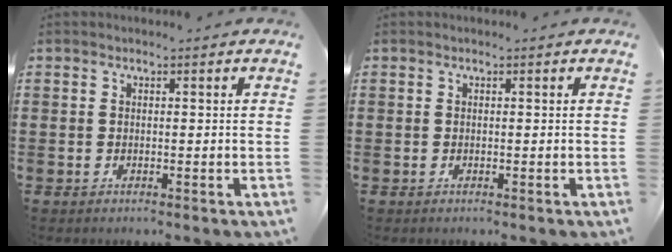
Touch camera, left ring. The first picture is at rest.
{"total": 0.0}